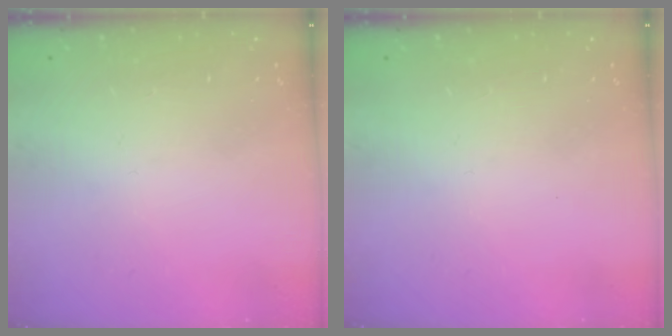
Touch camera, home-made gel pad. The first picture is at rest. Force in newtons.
{"total": 0.0}